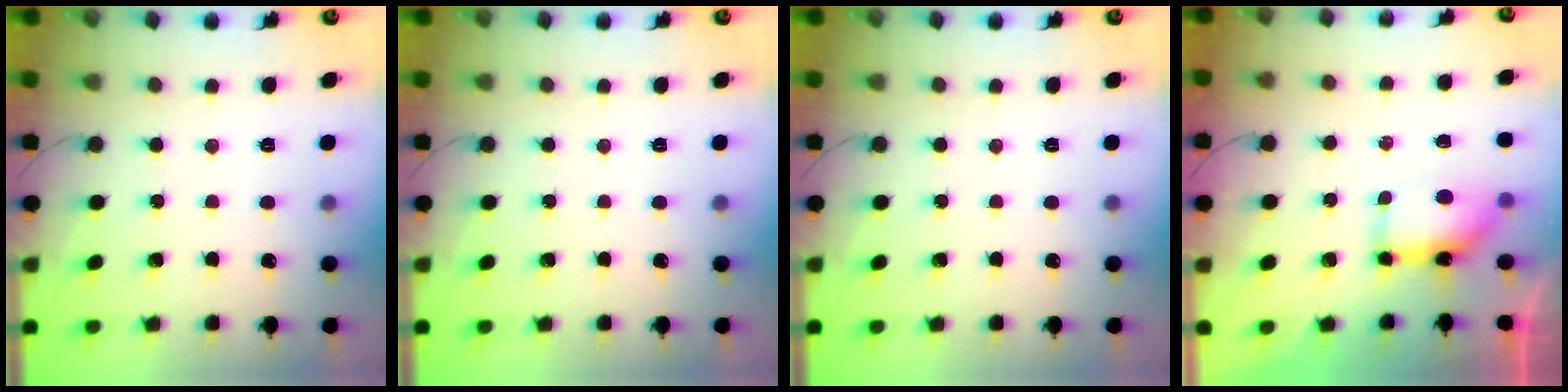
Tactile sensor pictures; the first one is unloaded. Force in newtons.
{"total": 0.0}
{"total": 0.0}
{"total": 11.1, "press": 8.6, "slide": 7.1}